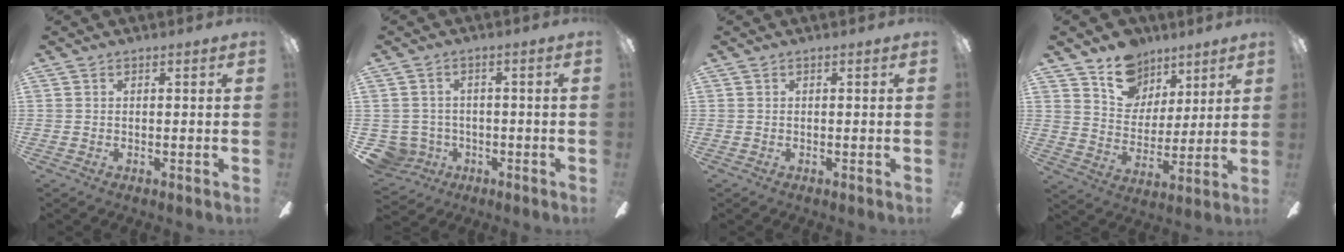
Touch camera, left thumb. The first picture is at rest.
{"total": 5.6, "force": [-1.1, 5.4, 0.7], "torque": [-0.054, 0.003, -0.019]}
{"total": 0.0}
{"total": 12.8, "force": [9.0, 8.5, 3.2], "torque": [-0.052, -0.056, 0.172]}